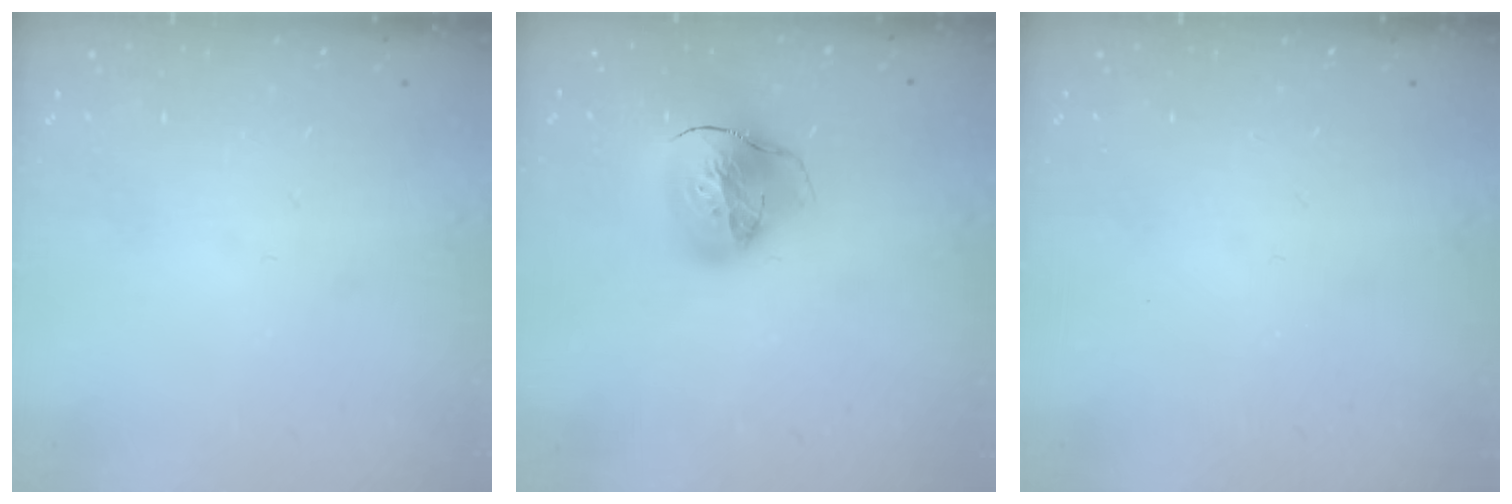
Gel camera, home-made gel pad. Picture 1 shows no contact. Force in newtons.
{"total": 17.8, "press": 17.7, "slide": 2.1}
{"total": 0.0}